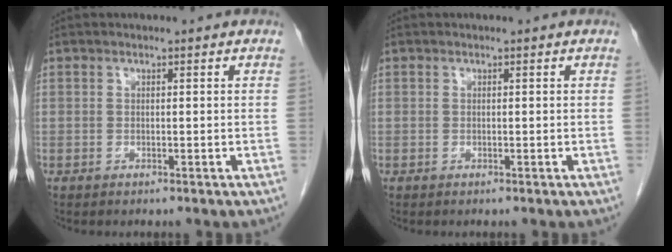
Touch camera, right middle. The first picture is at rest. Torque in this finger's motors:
{"motor_torque": [0.00, 0.00, 0.00, 0.00]}